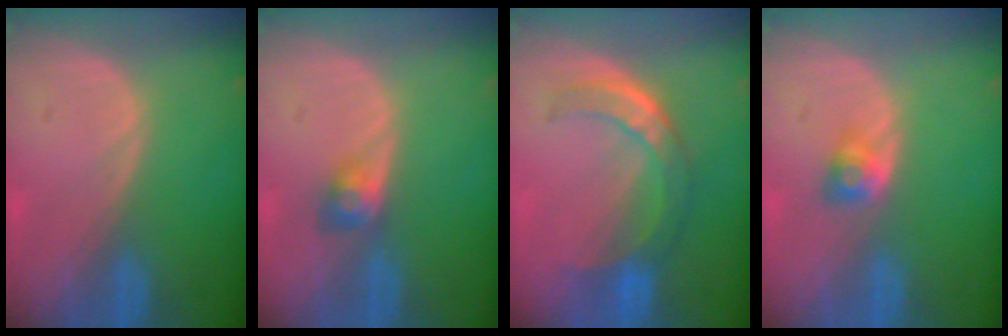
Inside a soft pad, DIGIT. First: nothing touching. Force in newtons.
{"total": 3.0, "press": 2.6, "slide": 1.5}
{"total": 7.8, "press": 6.5, "slide": 4.3}
{"total": 2.7, "press": 2.4, "slide": 1.3}